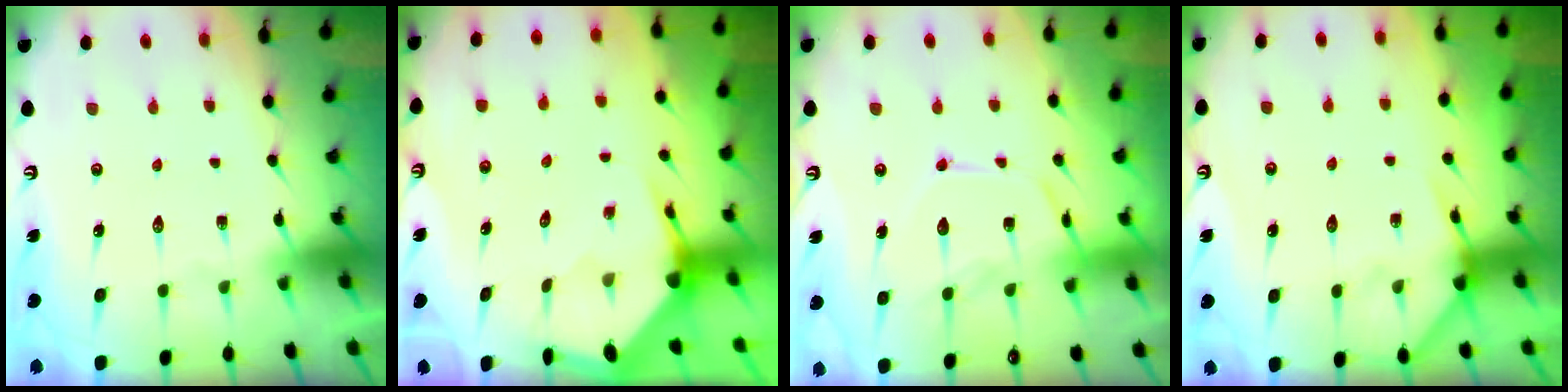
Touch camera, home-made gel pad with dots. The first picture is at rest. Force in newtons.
{"total": 3.6, "press": 3.6, "slide": 0.5}
{"total": 13.7, "press": 13.6, "slide": 1.2}
{"total": 7.0, "press": 6.9, "slide": 0.8}